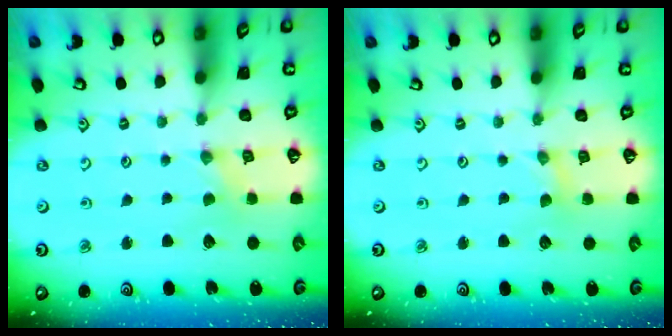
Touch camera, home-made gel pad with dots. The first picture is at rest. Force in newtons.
{"total": 0.0}